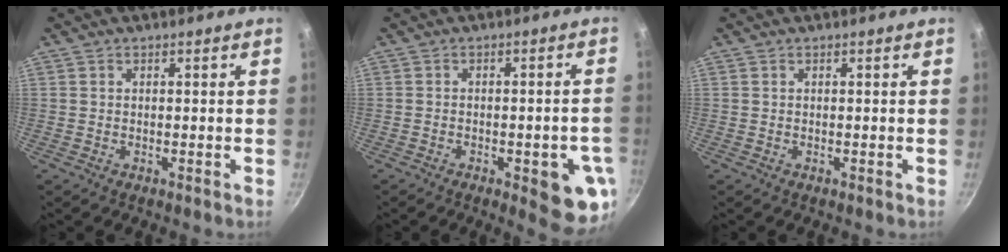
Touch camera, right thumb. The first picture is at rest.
{"total": 10.5, "force": [-3.6, 3.5, 9.2], "torque": [-0.083, 0.009, -0.041]}
{"total": 0.0}